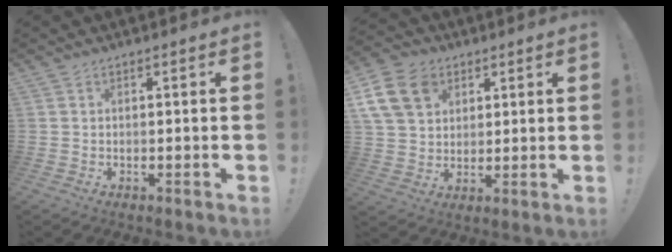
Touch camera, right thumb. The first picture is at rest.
{"total": 14.6, "force": [6.0, 11.2, 7.3], "torque": [-0.126, -0.025, 0.121]}